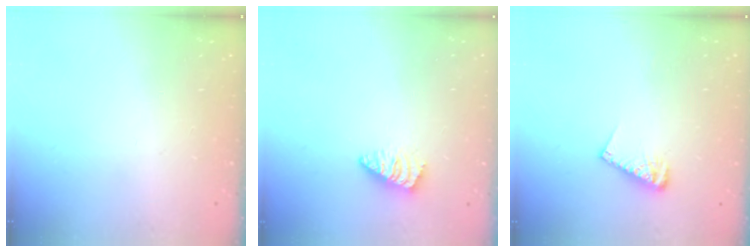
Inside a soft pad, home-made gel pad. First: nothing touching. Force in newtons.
{"total": 1.1, "press": 1.1, "slide": 0.2}
{"total": 6.5, "press": 6.5, "slide": 0.8}